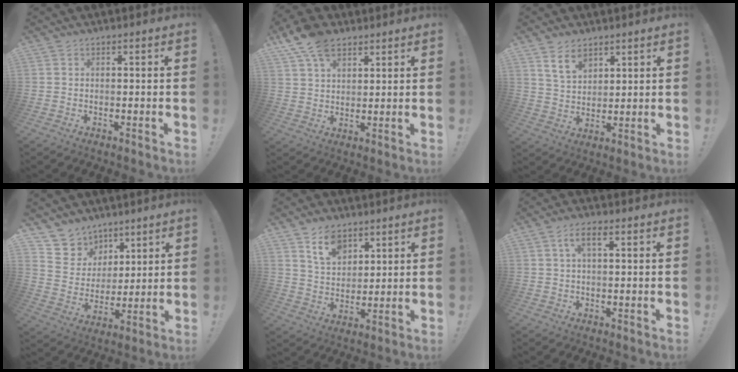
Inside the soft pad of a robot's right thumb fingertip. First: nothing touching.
{"total": 10.6, "force": [6.8, 6.1, 5.3], "torque": [-0.089, -0.030, 0.132]}
{"total": 7.9, "force": [5.3, 4.6, 3.6], "torque": [-0.060, -0.026, 0.102]}
{"total": 9.4, "force": [6.4, 6.9, 0.4], "torque": [-0.014, -0.058, 0.130]}
{"total": 9.9, "force": [6.7, 6.0, 4.2], "torque": [-0.063, -0.037, 0.125]}
{"total": 4.4, "force": [1.4, 1.8, 3.7], "torque": [-0.067, 0.006, 0.022]}